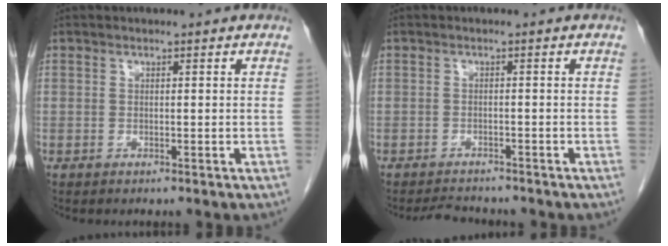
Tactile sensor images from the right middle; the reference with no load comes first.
{"total": 3.1, "force": [-3.0, 0.5, 0.4], "torque": [-0.011, -0.011, -0.049]}